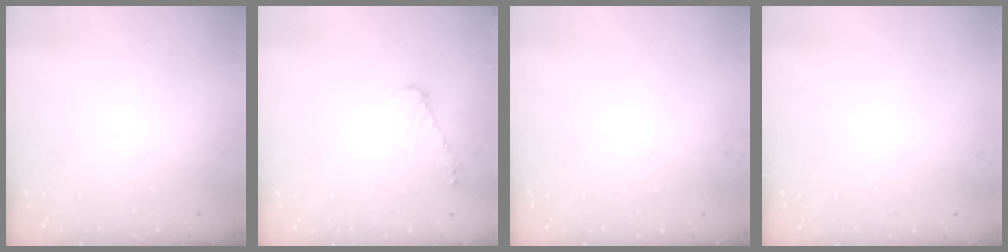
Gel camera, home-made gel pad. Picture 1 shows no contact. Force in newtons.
{"total": 5.8, "press": 5.8, "slide": 0.7}
{"total": 0.0}
{"total": 0.0}